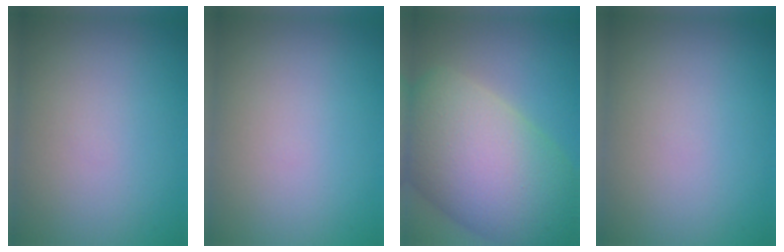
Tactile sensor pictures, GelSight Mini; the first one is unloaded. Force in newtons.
{"total": 0.0}
{"total": 14.5, "press": 14.5, "slide": 0.7}
{"total": 0.0}